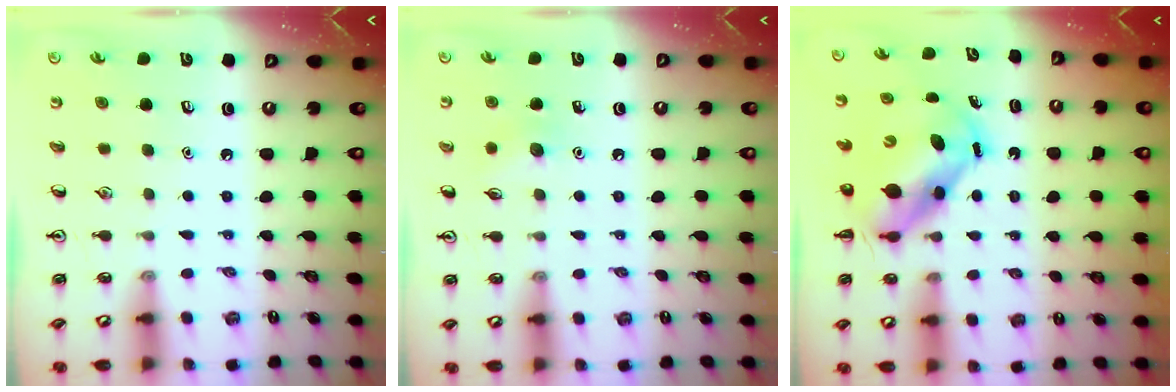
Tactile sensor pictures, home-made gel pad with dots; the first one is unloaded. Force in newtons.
{"total": 6.2, "press": 5.9, "slide": 1.8}
{"total": 6.9, "press": 6.6, "slide": 2.0}